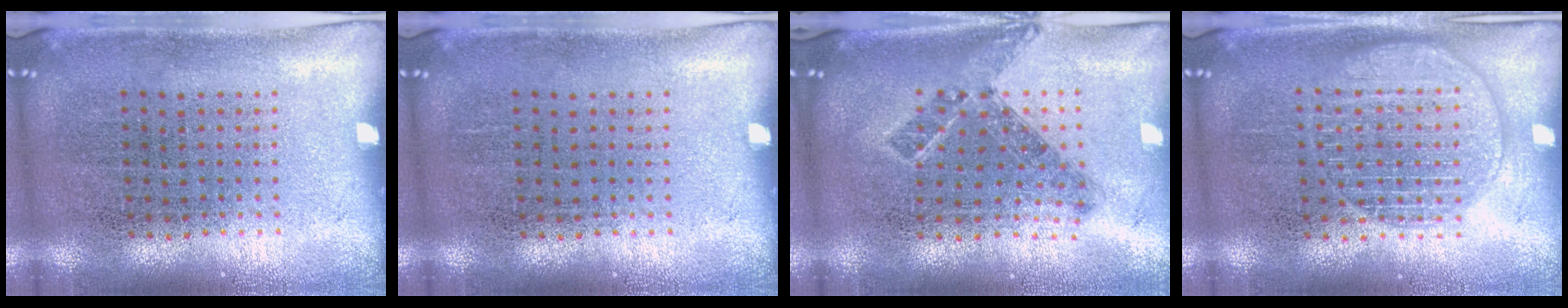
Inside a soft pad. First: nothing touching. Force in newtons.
{"total": 0.0}
{"total": 0.9, "press": 0.8, "slide": 0.4}
{"total": 3.0, "press": 2.9, "slide": 0.4}